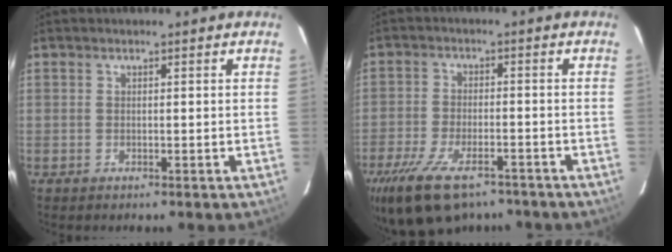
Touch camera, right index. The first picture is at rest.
{"total": 15.5, "force": [-10.7, 6.8, 8.9], "torque": [-0.197, -0.036, -0.180]}